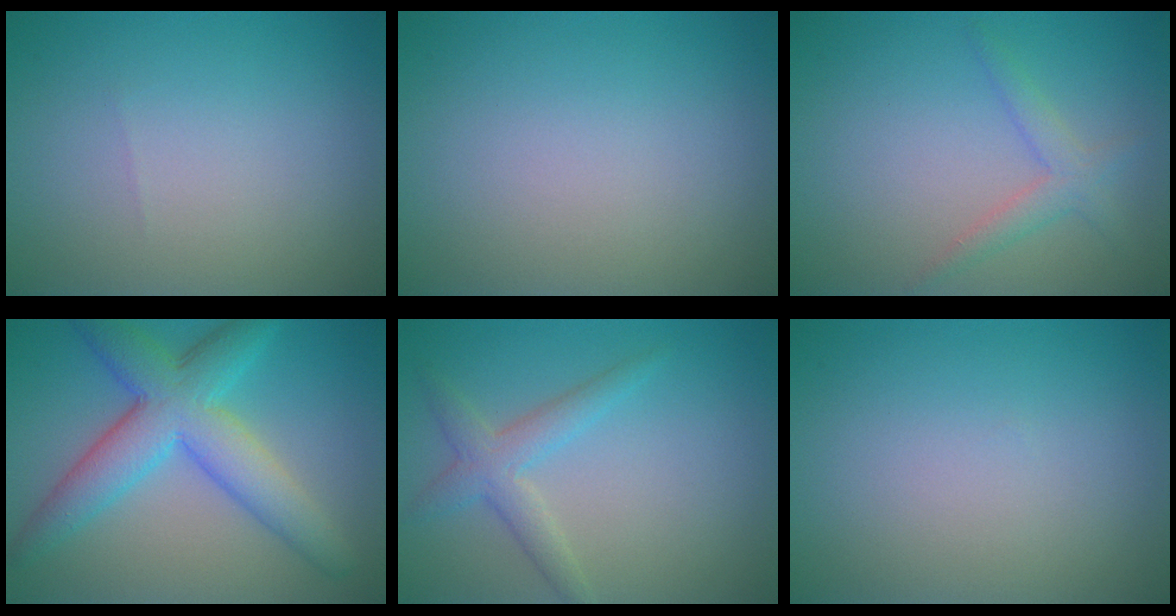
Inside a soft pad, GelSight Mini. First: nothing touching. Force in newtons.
{"total": 0.0}
{"total": 2.0, "press": 2.0, "slide": 0.2}
{"total": 7.3, "press": 7.3, "slide": 0.1}
{"total": 2.8, "press": 2.8, "slide": 0.1}
{"total": 0.0}